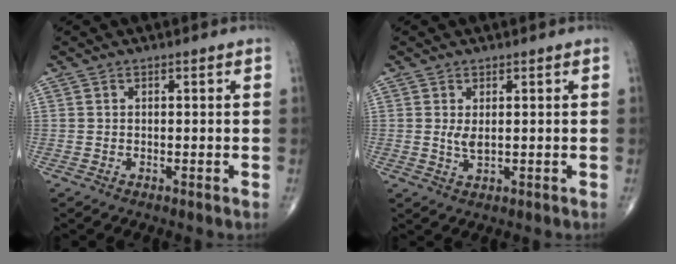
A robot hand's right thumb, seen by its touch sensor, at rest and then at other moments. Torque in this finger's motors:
{"motor_torque": [0.61, 0.48, -0.04, -0.11, 0.01]}